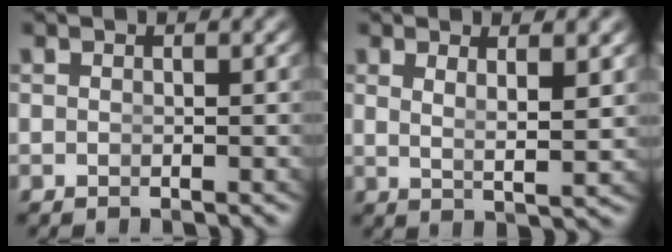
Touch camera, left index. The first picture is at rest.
{"total": 2.7, "force": [1.2, -0.2, 2.4], "torque": [-0.045, -0.017, 0.034]}